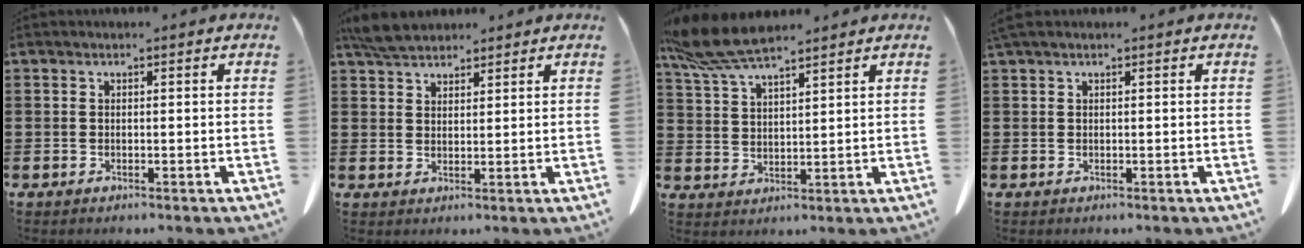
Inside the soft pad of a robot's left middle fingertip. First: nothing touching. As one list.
[{"total": 4.4, "force": [4.0, 1.4, 1.3], "torque": [-0.037, -0.002, 0.077]}, {"total": 8.3, "force": [6.7, 1.5, 4.7], "torque": [-0.116, -0.015, 0.123]}, {"total": 0.7, "force": [0.4, 0.0, 0.5], "torque": [-0.012, 0.001, 0.008]}]